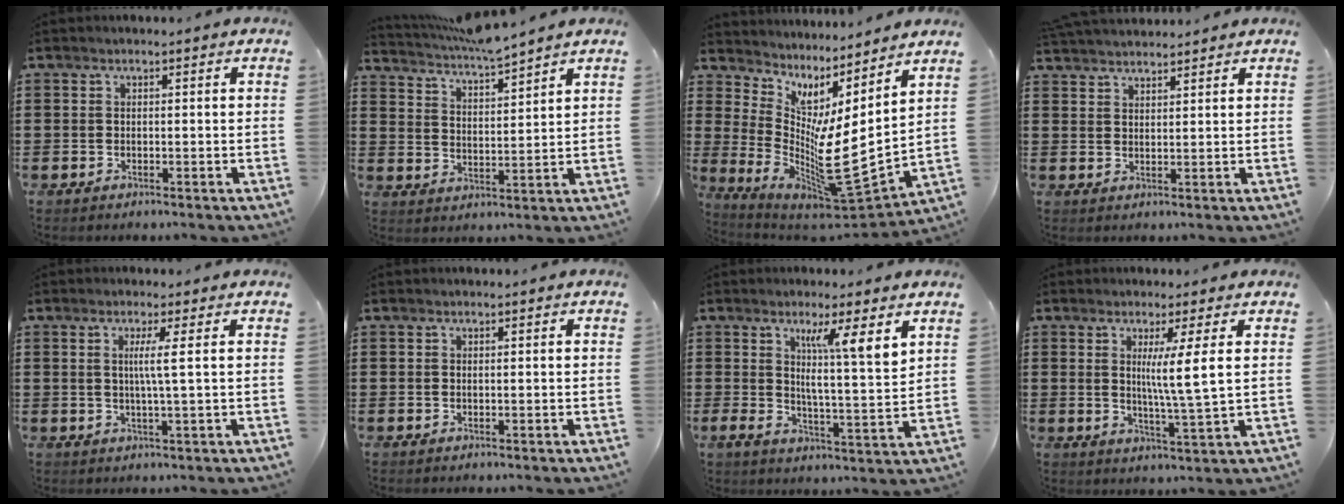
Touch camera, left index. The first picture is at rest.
{"total": 4.9, "force": [4.7, -0.2, 1.5], "torque": [-0.046, -0.027, 0.081]}
{"total": 8.2, "force": [-1.4, 1.4, 8.0], "torque": [-0.151, -0.051, -0.035]}
{"total": 3.0, "force": [3.0, 0.2, 0.3], "torque": [-0.014, -0.004, 0.058]}
{"total": 3.4, "force": [0.7, -0.7, 3.2], "torque": [-0.064, -0.006, 0.007]}
{"total": 0.0}
{"total": 8.1, "force": [4.5, 0.8, 6.7], "torque": [-0.118, -0.024, 0.069]}
{"total": 6.1, "force": [2.0, -0.7, 5.7], "torque": [-0.099, -0.017, 0.025]}